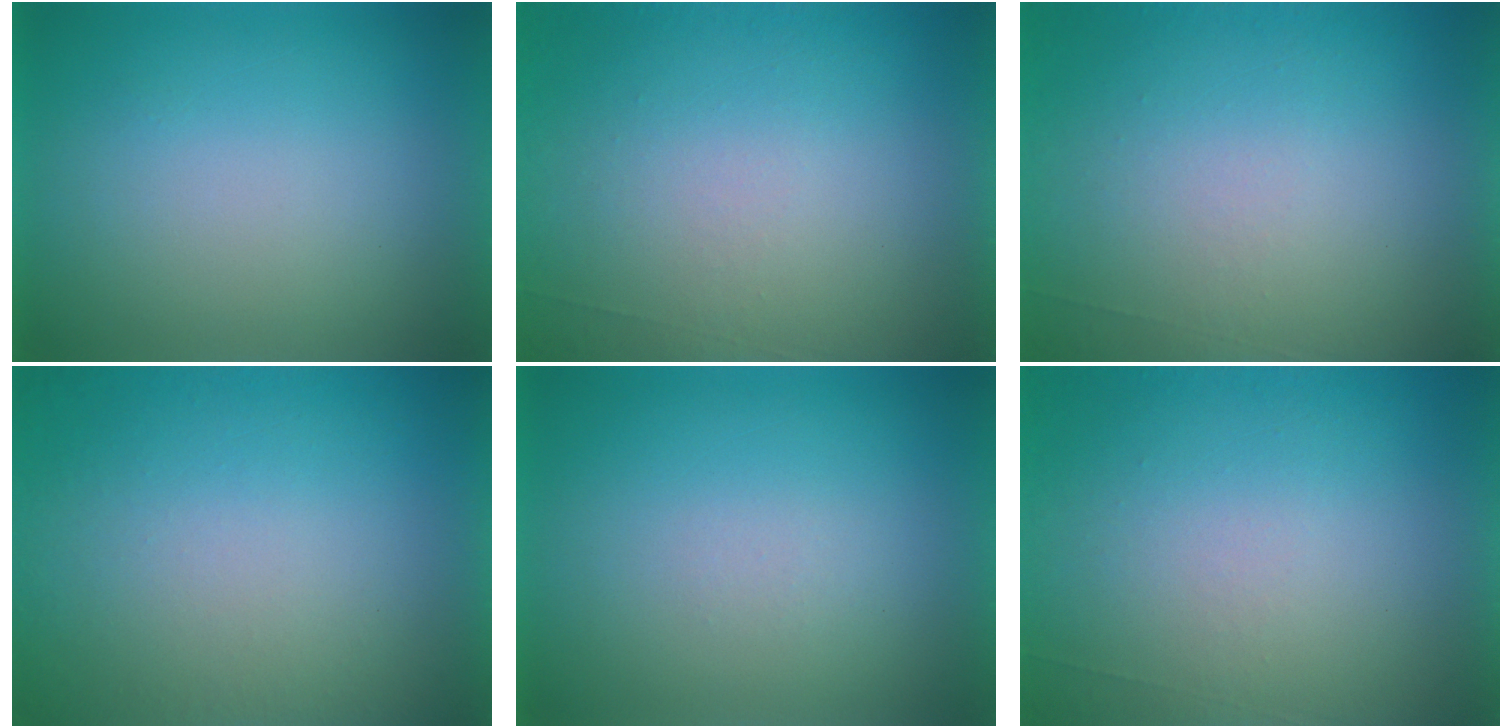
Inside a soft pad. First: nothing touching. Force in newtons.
{"total": 6.8}
{"total": 6.9}
{"total": 5.8}
{"total": 1.4}
{"total": 7.0}